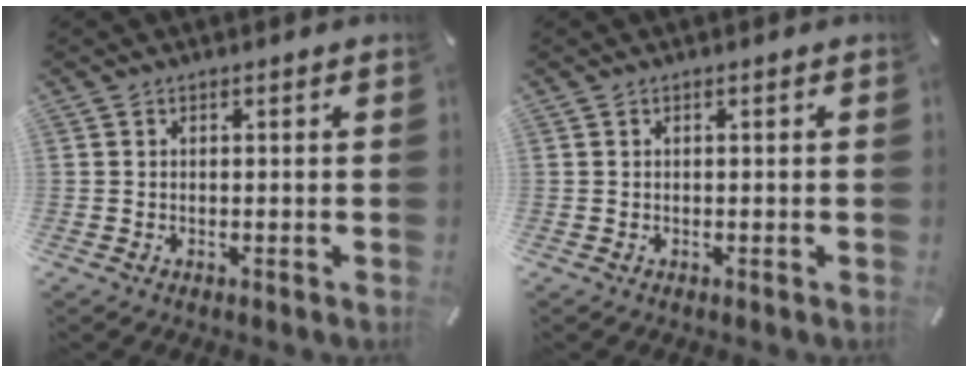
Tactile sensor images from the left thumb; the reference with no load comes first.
{"total": 0.0}